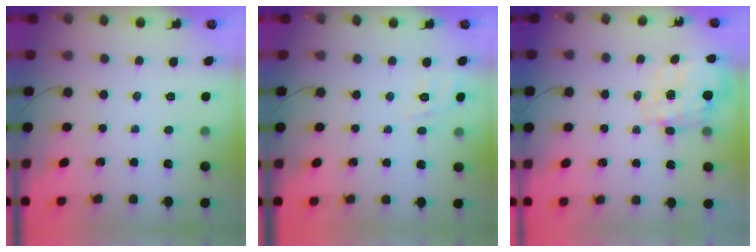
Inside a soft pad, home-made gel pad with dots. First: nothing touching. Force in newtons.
{"total": 2.1, "press": 0.8, "slide": 1.9}
{"total": 2.7, "press": 2.6, "slide": 1.0}